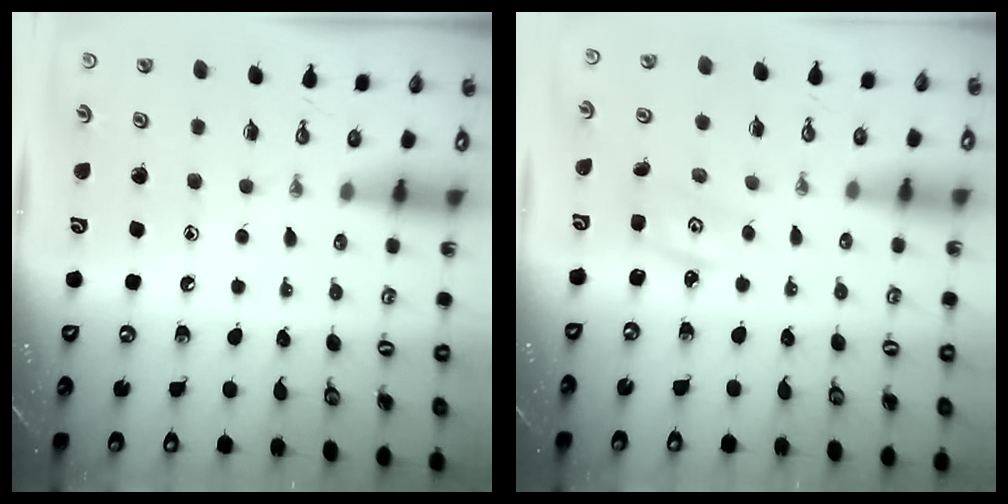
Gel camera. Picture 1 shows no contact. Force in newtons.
{"total": 1.6, "press": 1.5, "slide": 0.1}